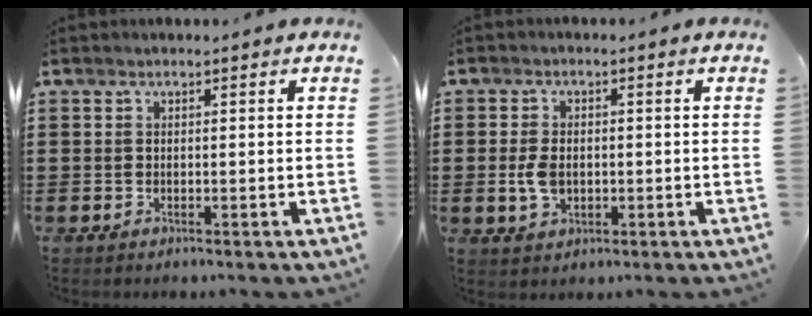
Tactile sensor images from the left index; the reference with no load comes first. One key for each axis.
{"total": 4.2, "fx": -0.2, "fy": 2.7, "fz": 3.2, "tx": -0.085, "ty": -0.001, "tz": -0.010}